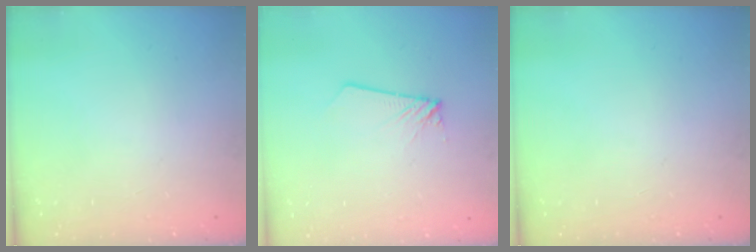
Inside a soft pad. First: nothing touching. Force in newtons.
{"total": 1.7, "press": 1.7, "slide": 0.2}
{"total": 0.0}